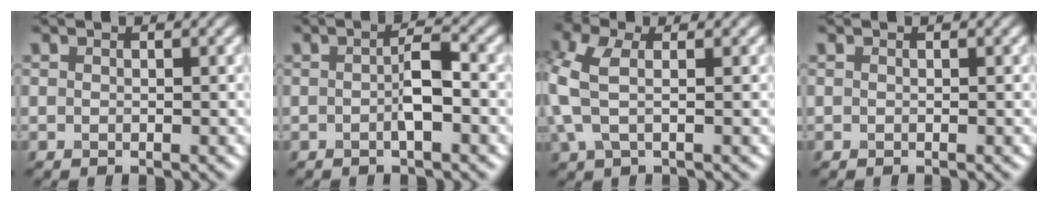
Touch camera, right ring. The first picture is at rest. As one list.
[{"total": 2.6, "force": [-0.5, 0.6, 2.5], "torque": [-0.045, 0.003, -0.011]}, {"total": 4.7, "force": [0.4, 2.3, 4.0], "torque": [-0.110, 0.007, 0.001]}, {"total": 0.0}]